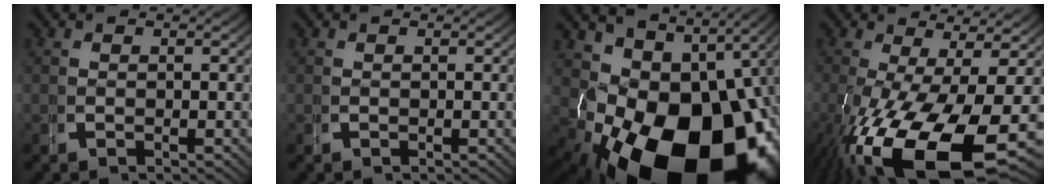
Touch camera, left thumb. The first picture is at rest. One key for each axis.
{"total": 0.0}
{"total": 21.1, "fx": -5.2, "fy": 13.4, "fz": 15.5, "tx": -0.293, "ty": -0.094, "tz": -0.030}
{"total": 15.0, "fx": -3.6, "fy": 7.4, "fz": 12.5, "tx": -0.234, "ty": -0.063, "tz": -0.016}